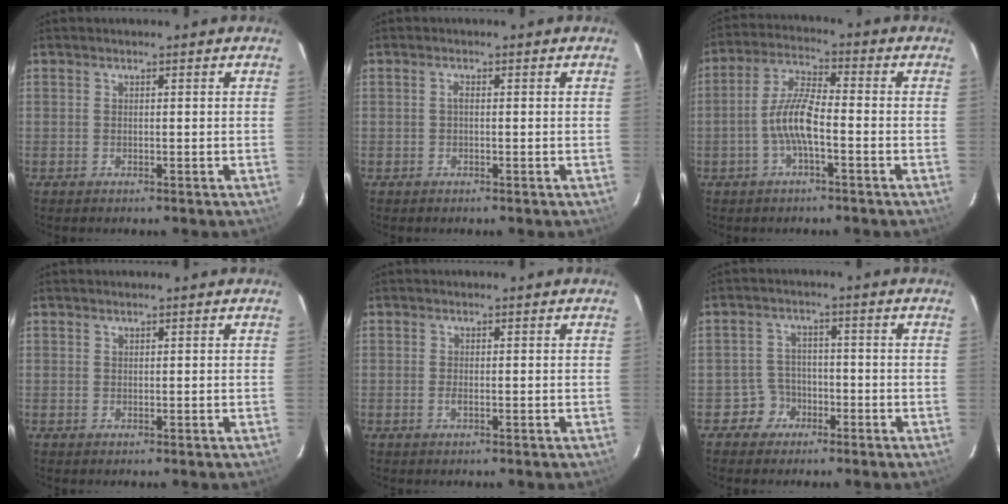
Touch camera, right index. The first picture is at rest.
{"total": 0.7, "force": [-0.1, 0.3, 0.6], "torque": [-0.012, 0.005, -0.003]}
{"total": 7.5, "force": [-2.5, 1.7, 6.9], "torque": [-0.148, 0.011, -0.049]}
{"total": 0.0}
{"total": 0.6, "force": [-0.2, 0.1, 0.6], "torque": [-0.012, 0.000, -0.005]}
{"total": 4.1, "force": [-2.4, 3.4, -0.2], "torque": [0.002, 0.020, -0.041]}